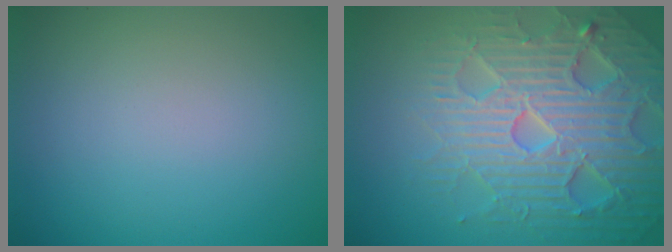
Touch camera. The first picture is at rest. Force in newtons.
{"total": 7.5, "press": 7.3, "slide": 1.5}